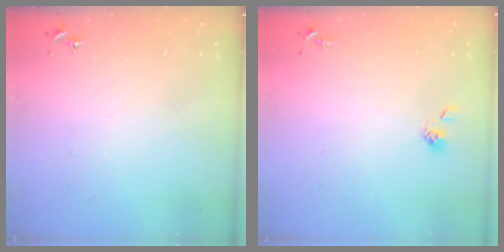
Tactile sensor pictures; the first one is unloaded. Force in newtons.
{"total": 4.4, "press": 3.7, "slide": 2.4}